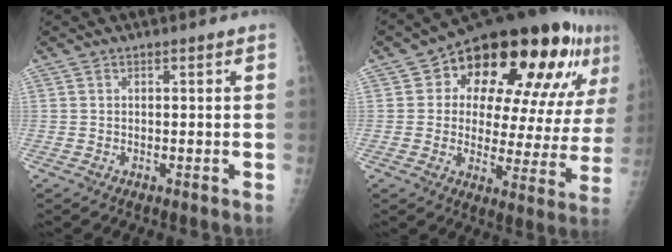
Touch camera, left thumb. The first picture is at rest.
{"total": 27.0, "force": [11.5, 12.3, 21.2], "torque": [-0.252, 0.008, 0.163]}